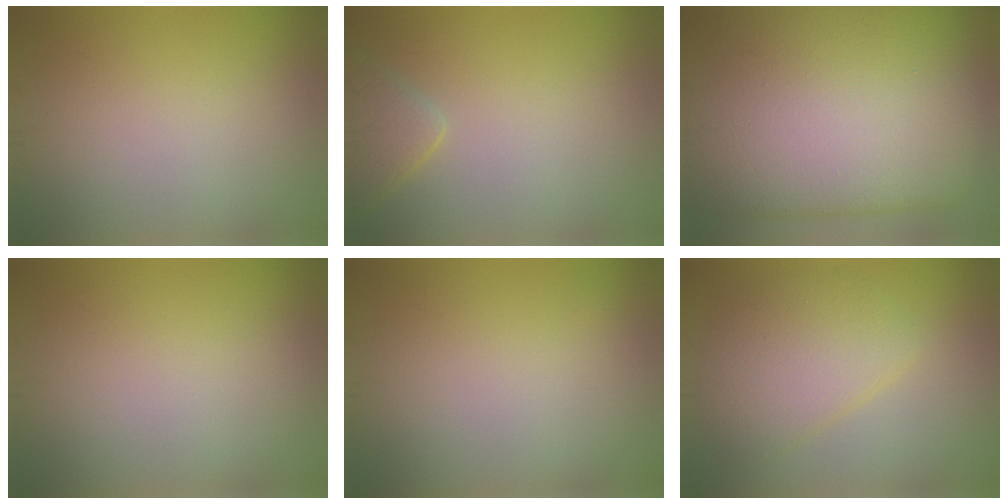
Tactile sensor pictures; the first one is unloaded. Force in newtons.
{"total": 2.5, "press": 2.5, "slide": 0.2}
{"total": 22.9, "press": 22.9, "slide": 0.5}
{"total": 0.0}
{"total": 0.0}
{"total": 4.8, "press": 4.8, "slide": 0.3}